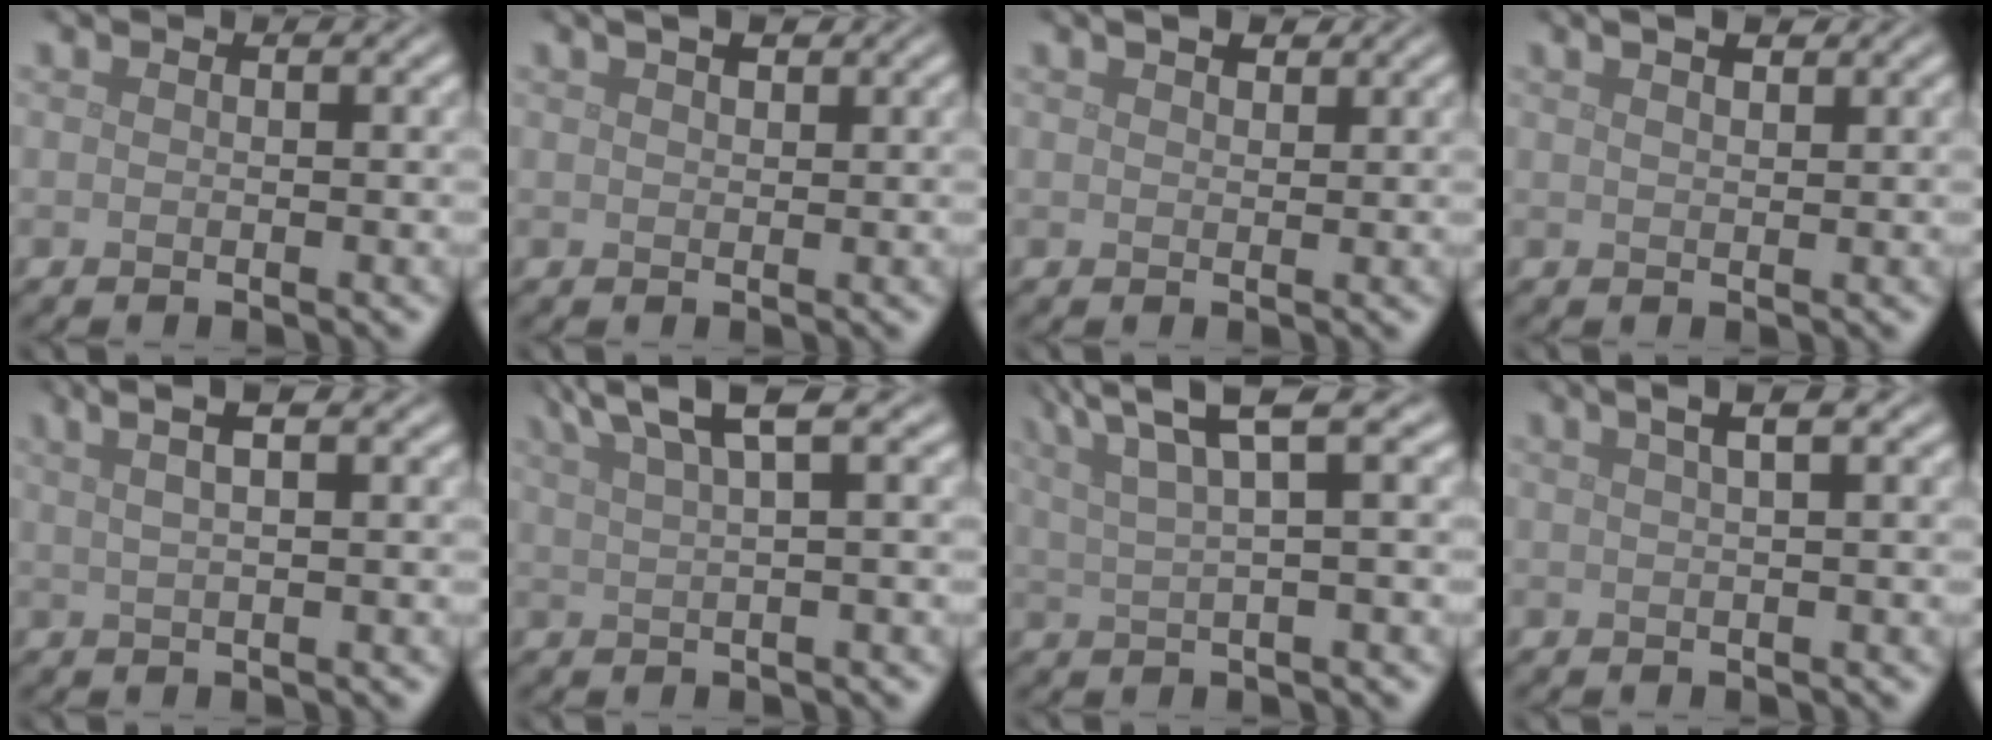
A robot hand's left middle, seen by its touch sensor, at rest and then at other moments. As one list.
[{"total": 2.1, "force": [1.4, 0.9, 1.2], "torque": [-0.014, 0.001, 0.021]}, {"total": 1.7, "force": [1.2, 0.8, 0.9], "torque": [-0.013, 0.004, 0.022]}, {"total": 2.9, "force": [2.0, 1.1, 1.7], "torque": [-0.017, 0.010, 0.015]}, {"total": 4.4, "force": [2.5, 1.5, 3.3], "torque": [-0.041, 0.013, 0.020]}, {"total": 5.5, "force": [3.5, 1.1, 4.1], "torque": [-0.056, 0.020, 0.055]}, {"total": 6.4, "force": [3.6, 1.3, 5.1], "torque": [-0.078, 0.020, 0.063]}, {"total": 3.7, "force": [1.9, 1.3, 2.9], "torque": [-0.020, 0.011, 0.009]}]